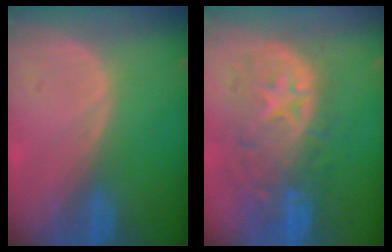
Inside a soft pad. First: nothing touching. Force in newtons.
{"total": 11.1, "press": 9.8, "slide": 5.2}